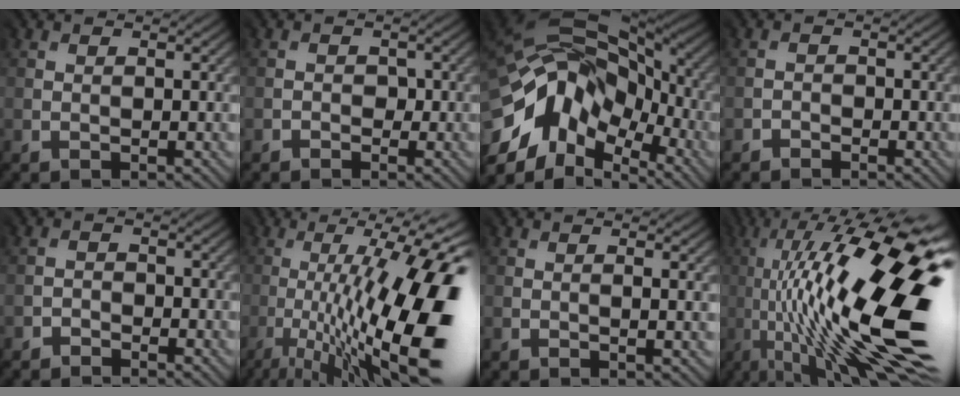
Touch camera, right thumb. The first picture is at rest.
{"total": 1.1, "force": [-0.6, 0.7, -0.5], "torque": [0.015, -0.001, -0.009]}
{"total": 14.8, "force": [-4.9, 9.7, 10.0], "torque": [-0.216, -0.001, -0.087]}
{"total": 1.3, "force": [-1.1, 0.3, -0.7], "torque": [0.012, 0.001, -0.023]}
{"total": 1.7, "force": [-1.5, 0.4, -0.7], "torque": [0.012, 0.001, -0.030]}
{"total": 18.0, "force": [-4.2, 4.9, 16.8], "torque": [-0.254, -0.008, -0.065]}
{"total": 1.4, "force": [0.3, 0.1, 1.3], "torque": [-0.025, 0.002, 0.004]}
{"total": 20.6, "force": [0.7, 6.9, 19.4], "torque": [-0.355, 0.016, 0.015]}